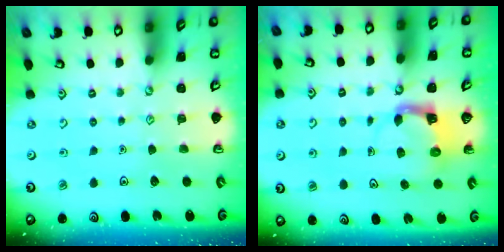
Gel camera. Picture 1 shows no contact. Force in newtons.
{"total": 4.0, "press": 3.9, "slide": 0.7}